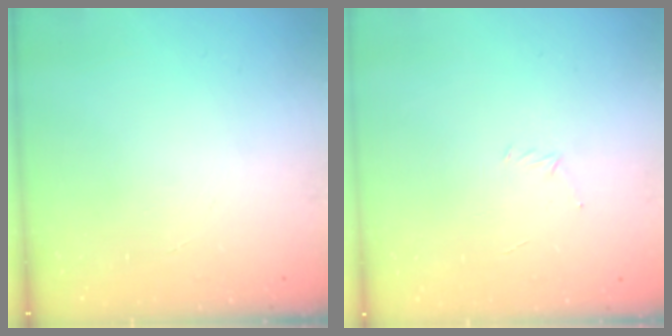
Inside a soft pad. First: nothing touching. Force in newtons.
{"total": 2.9, "press": 2.8, "slide": 0.8}